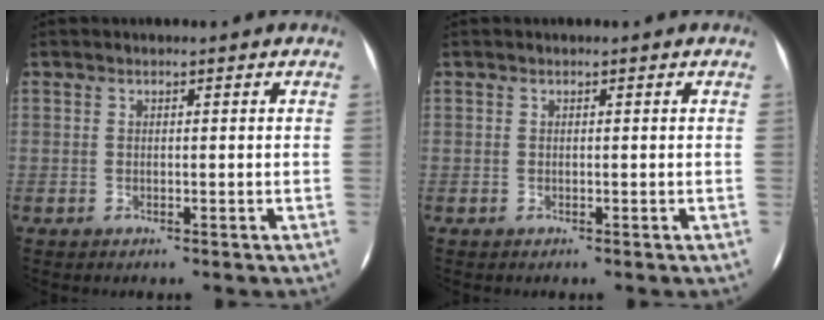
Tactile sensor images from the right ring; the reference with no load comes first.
{"total": 0.0}